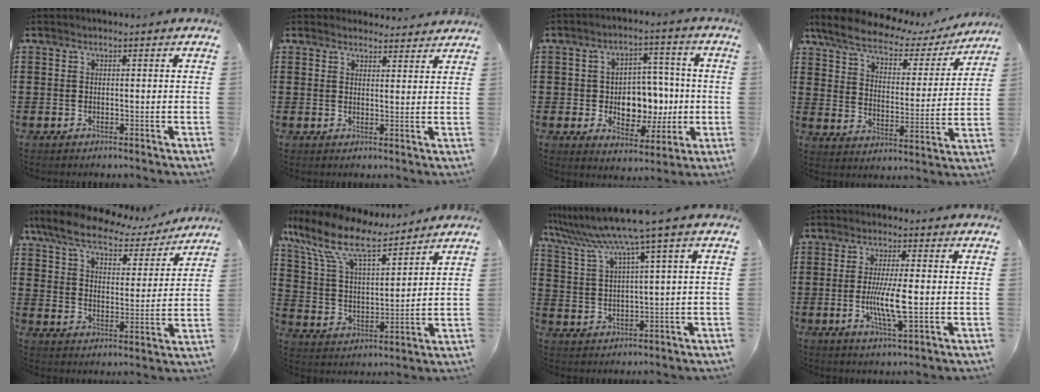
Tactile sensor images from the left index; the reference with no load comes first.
{"total": 2.7, "force": [2.6, 0.5, 0.2], "torque": [-0.003, -0.008, 0.048]}
{"total": 7.3, "force": [-0.1, 5.9, 4.4], "torque": [-0.068, 0.003, -0.005]}
{"total": 7.0, "force": [5.6, 2.3, 3.4], "torque": [-0.092, -0.026, 0.094]}
{"total": 8.2, "force": [7.1, 2.1, 3.4], "torque": [-0.096, -0.033, 0.126]}
{"total": 11.1, "force": [8.5, 3.2, 6.5], "torque": [-0.163, -0.037, 0.148]}
{"total": 7.3, "force": [5.1, -0.9, 5.1], "torque": [-0.127, -0.037, 0.082]}
{"total": 7.0, "force": [-0.7, 1.0, 6.9], "torque": [-0.131, -0.007, -0.018]}